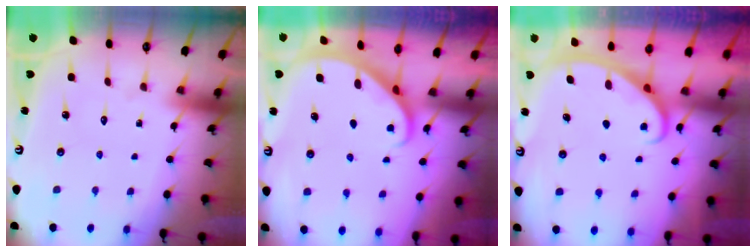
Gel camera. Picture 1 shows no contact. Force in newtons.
{"total": 2.3, "press": 2.3, "slide": 0.1}
{"total": 3.0, "press": 3.0, "slide": 0.4}